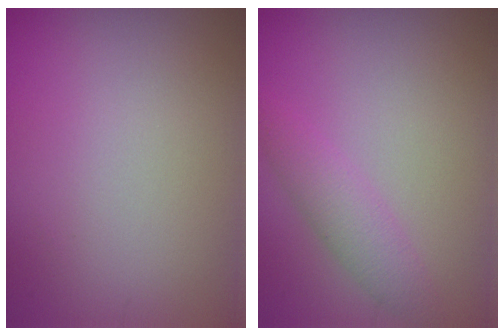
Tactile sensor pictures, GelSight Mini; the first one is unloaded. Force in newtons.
{"total": 2.5, "press": 2.5, "slide": 0.2}